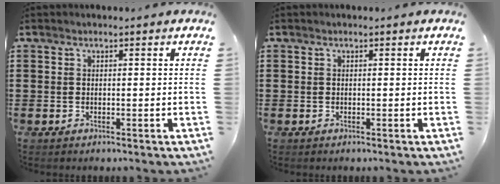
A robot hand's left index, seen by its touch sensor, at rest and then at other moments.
{"total": 0.0}